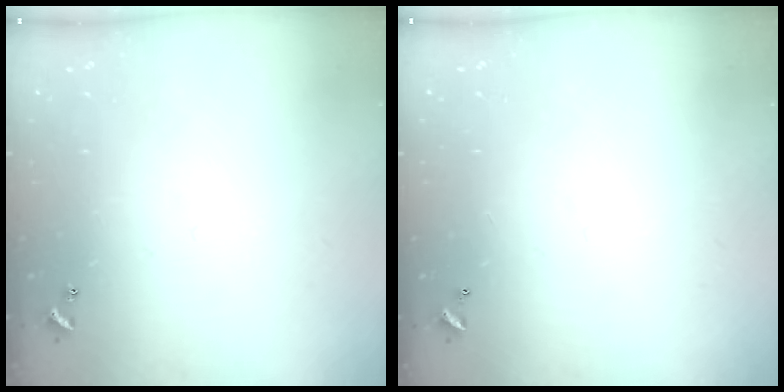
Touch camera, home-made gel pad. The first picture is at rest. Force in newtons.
{"total": 2.9, "press": 2.9, "slide": 0.1}